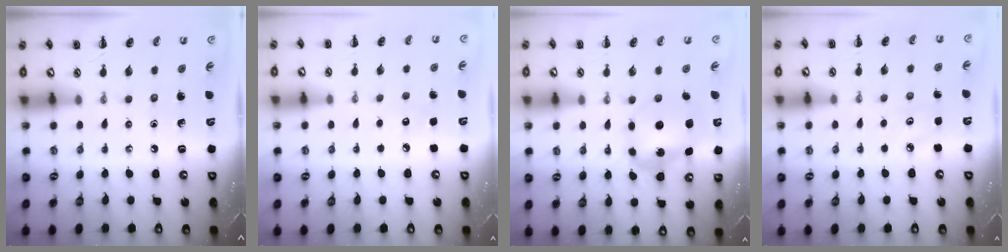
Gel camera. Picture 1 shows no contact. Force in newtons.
{"total": 4.8, "press": 4.6, "slide": 1.2}
{"total": 6.0, "press": 6.0, "slide": 0.6}
{"total": 5.2, "press": 5.0, "slide": 1.3}